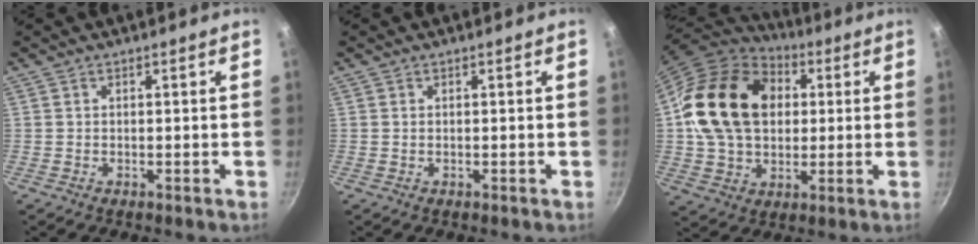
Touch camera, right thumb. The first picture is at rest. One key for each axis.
{"total": 0.0}
{"total": 21.4, "fx": 3.8, "fy": 16.1, "fz": 13.7, "tx": -0.211, "ty": 0.016, "tz": 0.062}